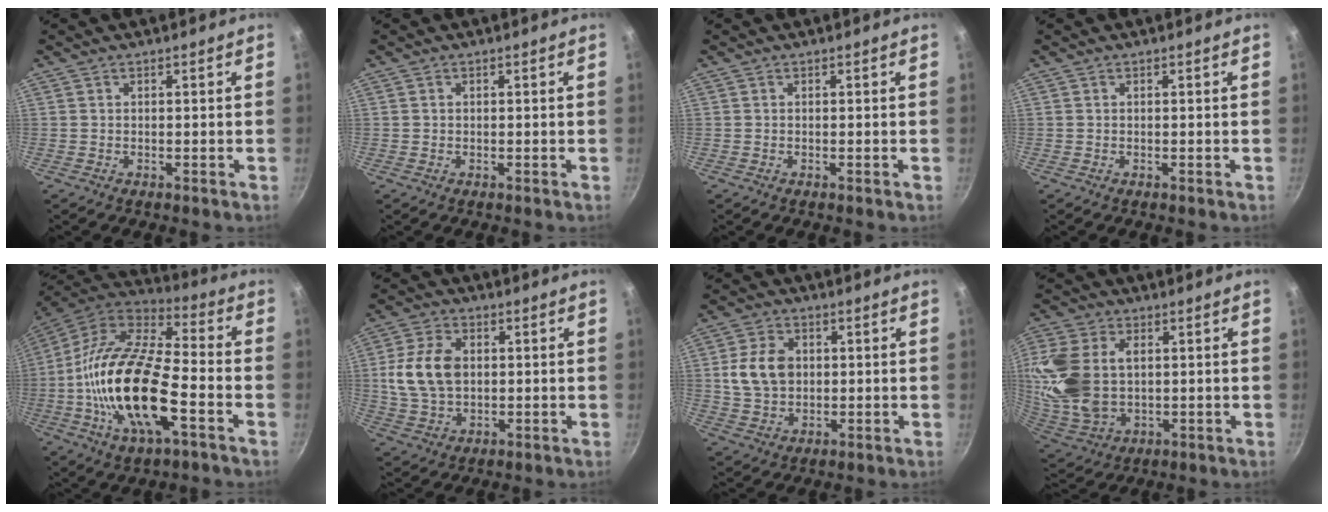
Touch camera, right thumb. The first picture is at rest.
{"total": 0.0}
{"total": 0.0}
{"total": 0.0}
{"total": 23.5, "force": [-5.8, 9.5, 20.7], "torque": [-0.386, 0.025, -0.121]}
{"total": 11.4, "force": [1.2, 7.8, 8.3], "torque": [-0.147, 0.007, 0.022]}
{"total": 9.3, "force": [1.1, 7.0, 6.0], "torque": [-0.095, 0.005, 0.019]}
{"total": 17.1, "force": [2.4, 11.6, 12.3], "torque": [-0.257, -0.010, 0.055]}